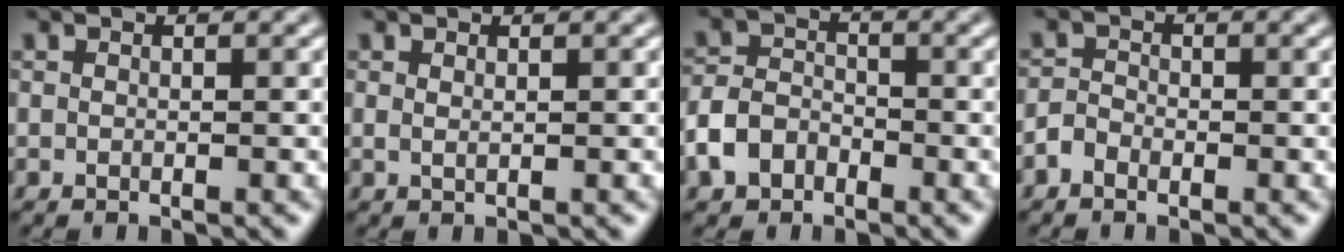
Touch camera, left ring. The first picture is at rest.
{"total": 0.6, "force": [0.4, 0.1, 0.4], "torque": [-0.008, -0.002, 0.007]}
{"total": 3.6, "force": [-1.9, 2.6, 1.6], "torque": [-0.033, 0.003, -0.045]}
{"total": 1.4, "force": [-0.9, 0.9, 0.6], "torque": [-0.009, 0.004, -0.021]}